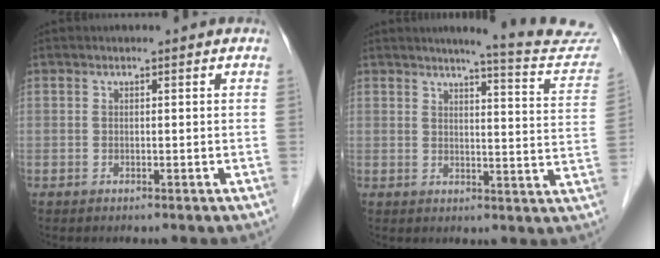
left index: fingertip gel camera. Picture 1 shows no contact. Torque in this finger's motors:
{"motor_torque": [0.36, -0.65, 0.04, 0.00]}